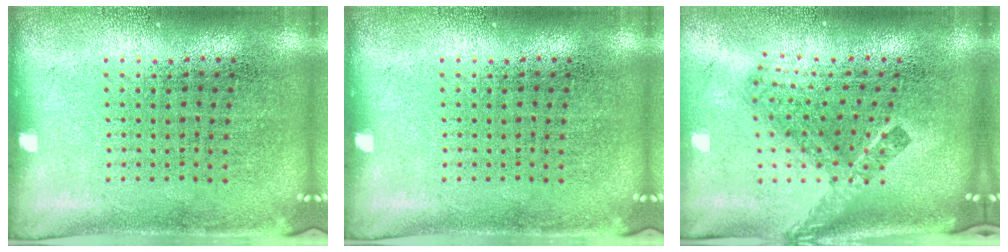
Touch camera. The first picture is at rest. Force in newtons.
{"total": 0.0}
{"total": 2.4, "press": 1.6, "slide": 1.9}